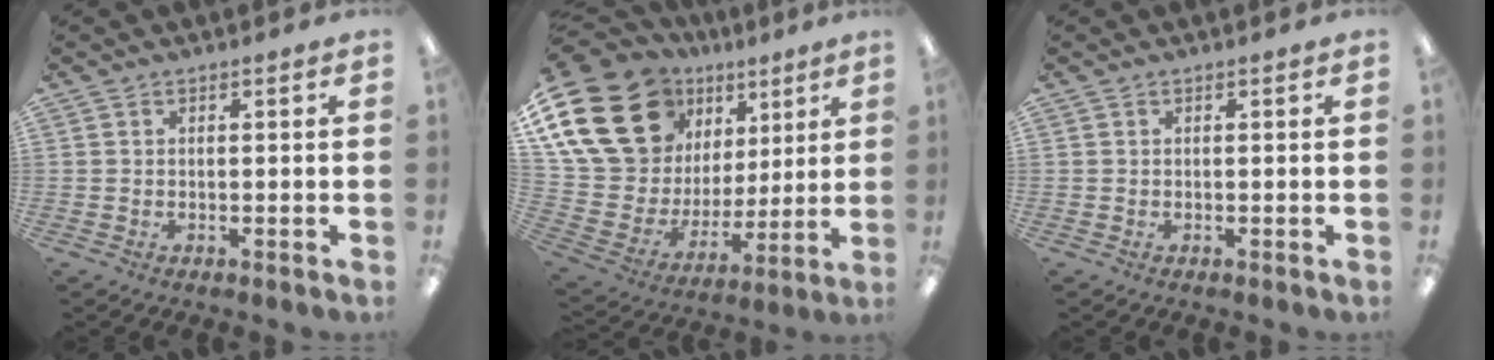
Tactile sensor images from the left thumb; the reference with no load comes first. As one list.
[{"total": 24.1, "force": [12.9, 16.4, 12.0], "torque": [-0.252, -0.075, 0.259]}, {"total": 0.0}]